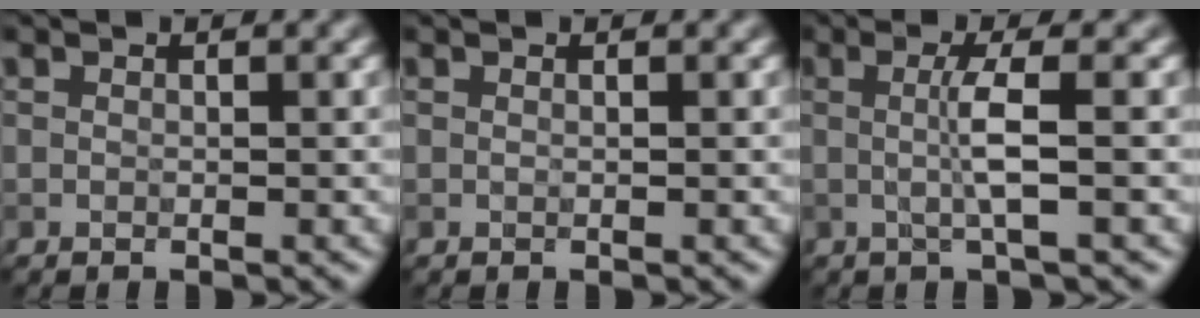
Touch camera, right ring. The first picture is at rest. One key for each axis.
{"total": 0.0}
{"total": 2.9, "fx": 0.0, "fy": 0.3, "fz": 2.9, "tx": -0.059, "ty": -0.005, "tz": -0.003}